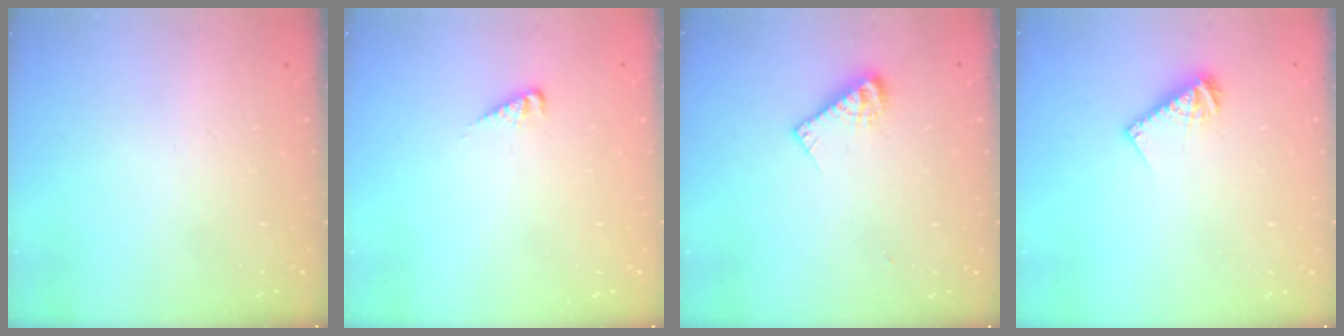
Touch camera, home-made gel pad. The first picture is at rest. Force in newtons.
{"total": 2.6, "press": 2.6, "slide": 0.5}
{"total": 6.9, "press": 6.8, "slide": 0.4}
{"total": 7.8, "press": 7.7, "slide": 0.4}